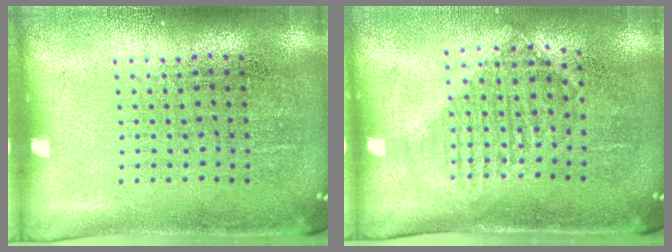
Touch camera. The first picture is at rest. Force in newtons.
{"total": 1.2, "press": 1.1, "slide": 0.5}